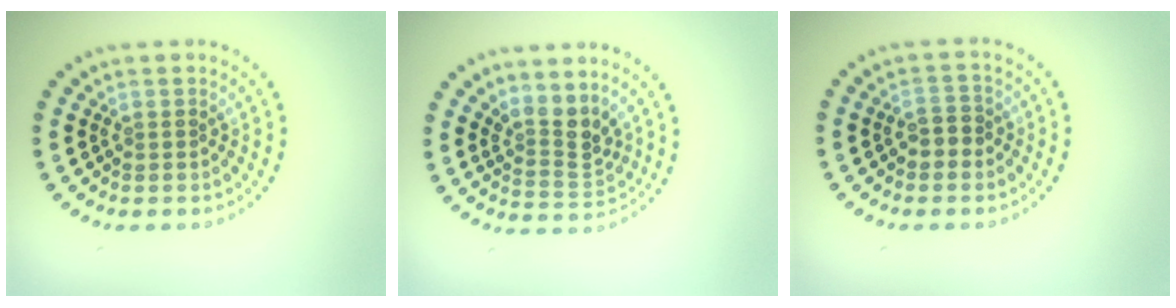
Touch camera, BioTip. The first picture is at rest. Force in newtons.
{"total": 2.9, "press": 2.1, "slide": 2.0}
{"total": 1.8, "press": 1.7, "slide": 0.6}